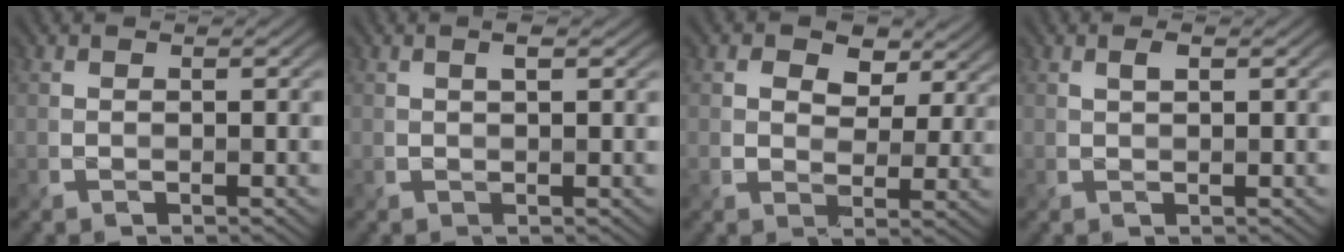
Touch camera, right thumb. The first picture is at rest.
{"total": 1.2, "force": [0.7, 0.3, 1.0], "torque": [-0.019, 0.002, 0.012]}
{"total": 6.1, "force": [3.0, 4.3, 3.2], "torque": [-0.056, -0.007, 0.042]}
{"total": 0.9, "force": [0.5, 0.3, 0.7], "torque": [-0.016, 0.001, 0.010]}